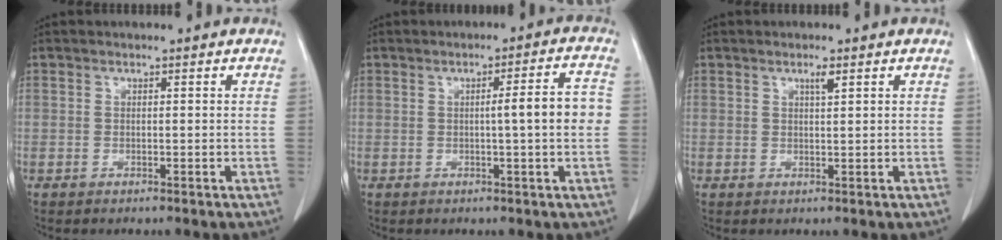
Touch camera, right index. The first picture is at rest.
{"total": 6.0, "force": [-0.3, -0.1, 6.0], "torque": [-0.082, 0.010, -0.005]}
{"total": 1.4, "force": [0.8, 0.0, 1.1], "torque": [-0.019, -0.002, 0.014]}